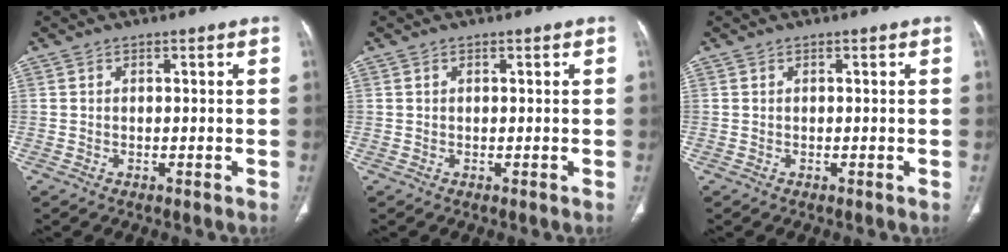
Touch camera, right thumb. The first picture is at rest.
{"total": 0.0}
{"total": 0.0}